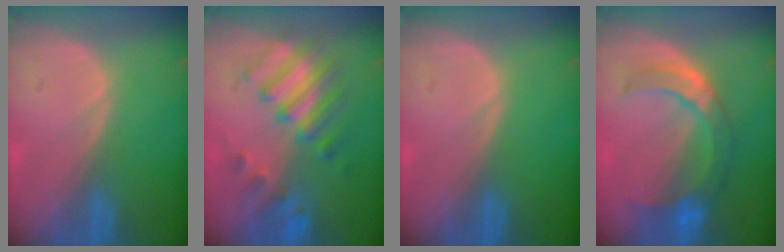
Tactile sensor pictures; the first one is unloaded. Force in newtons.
{"total": 7.6, "press": 7.5, "slide": 1.4}
{"total": 0.0}
{"total": 7.6, "press": 7.3, "slide": 2.2}